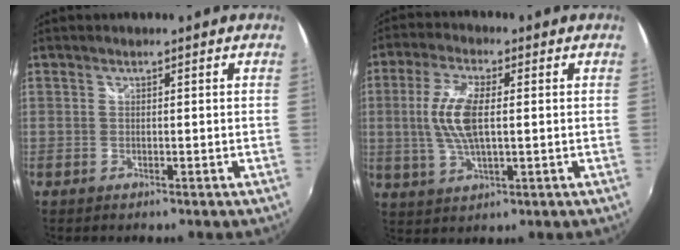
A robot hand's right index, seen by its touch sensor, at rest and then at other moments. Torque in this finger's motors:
{"motor_torque": [0.35, -0.04, 0.61, 0.16]}